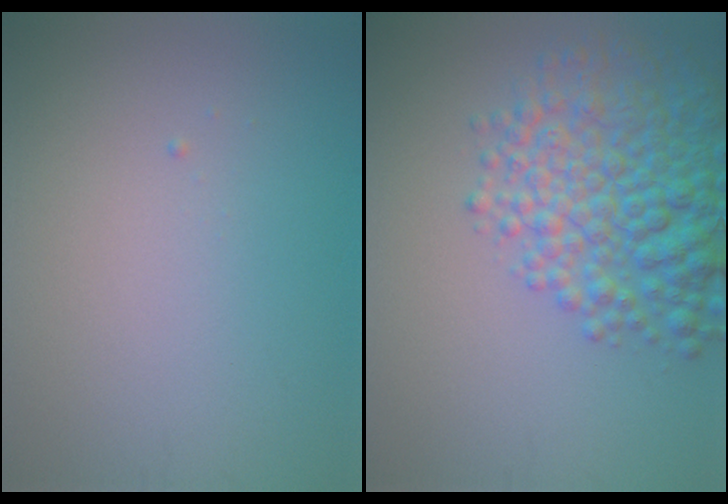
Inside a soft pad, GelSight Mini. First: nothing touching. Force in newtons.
{"total": 7.6, "press": 7.6, "slide": 0.3}